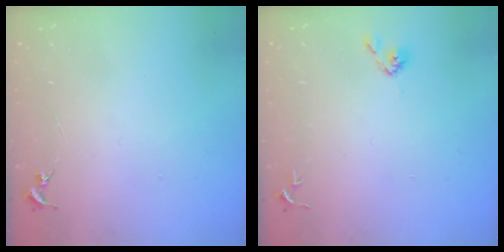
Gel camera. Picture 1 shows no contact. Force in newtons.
{"total": 4.4, "press": 4.3, "slide": 0.6}